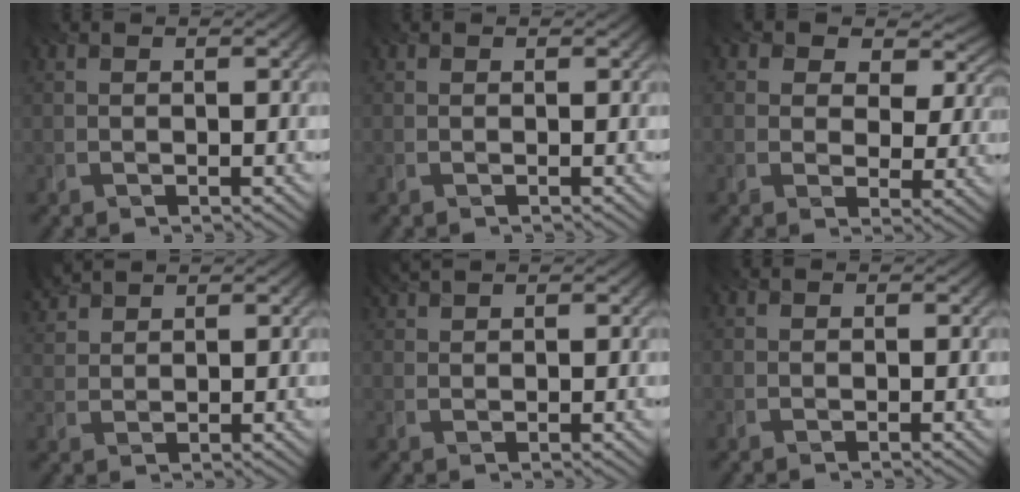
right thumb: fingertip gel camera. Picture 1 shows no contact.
{"total": 0.0}
{"total": 7.9, "force": [3.7, 5.5, 4.3], "torque": [-0.088, 0.001, 0.049]}
{"total": 3.3, "force": [3.0, 0.9, 1.0], "torque": [-0.032, 0.015, 0.067]}
{"total": 1.8, "force": [1.7, 0.2, 0.6], "torque": [-0.017, 0.009, 0.037]}
{"total": 0.0}